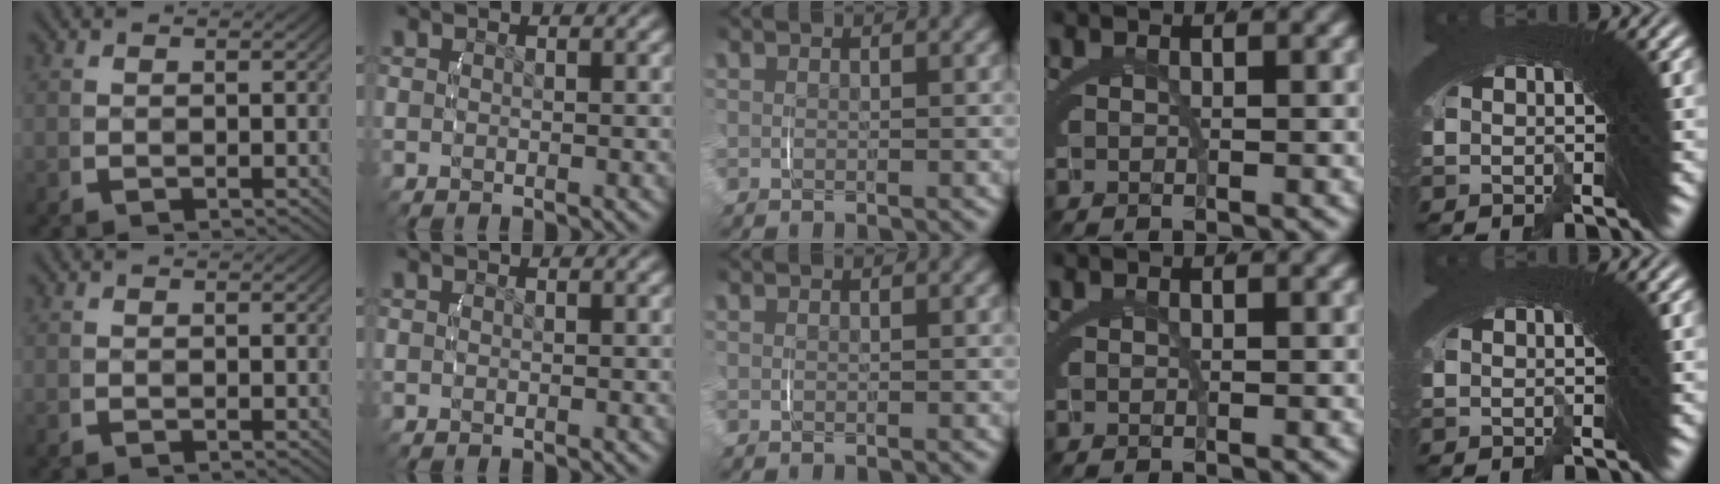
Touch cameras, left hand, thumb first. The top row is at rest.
{}